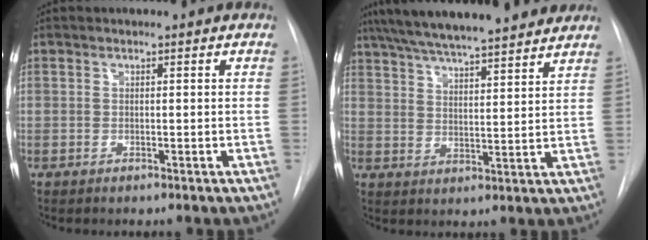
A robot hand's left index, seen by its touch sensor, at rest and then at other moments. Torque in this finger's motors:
{"motor_torque": [0.18, -1.04, 0.49, 0.21]}